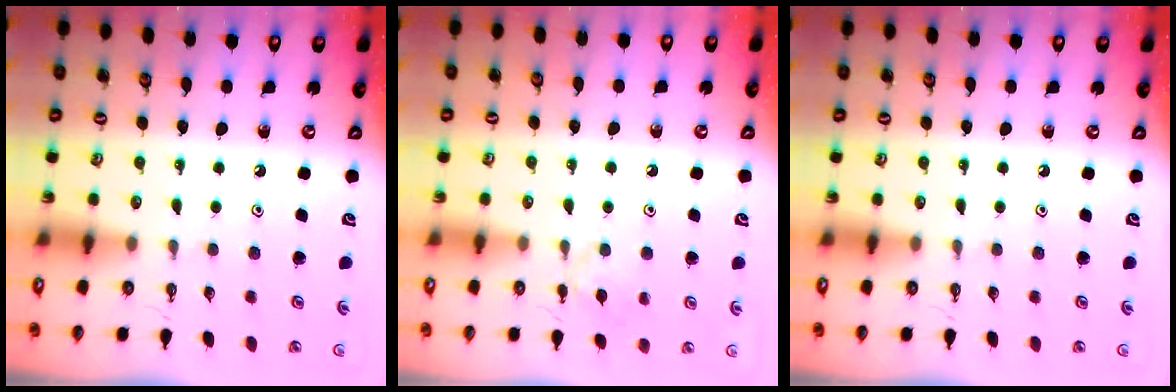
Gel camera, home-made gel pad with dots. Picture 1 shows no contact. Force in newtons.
{"total": 5.6, "press": 5.6, "slide": 0.9}
{"total": 0.0}